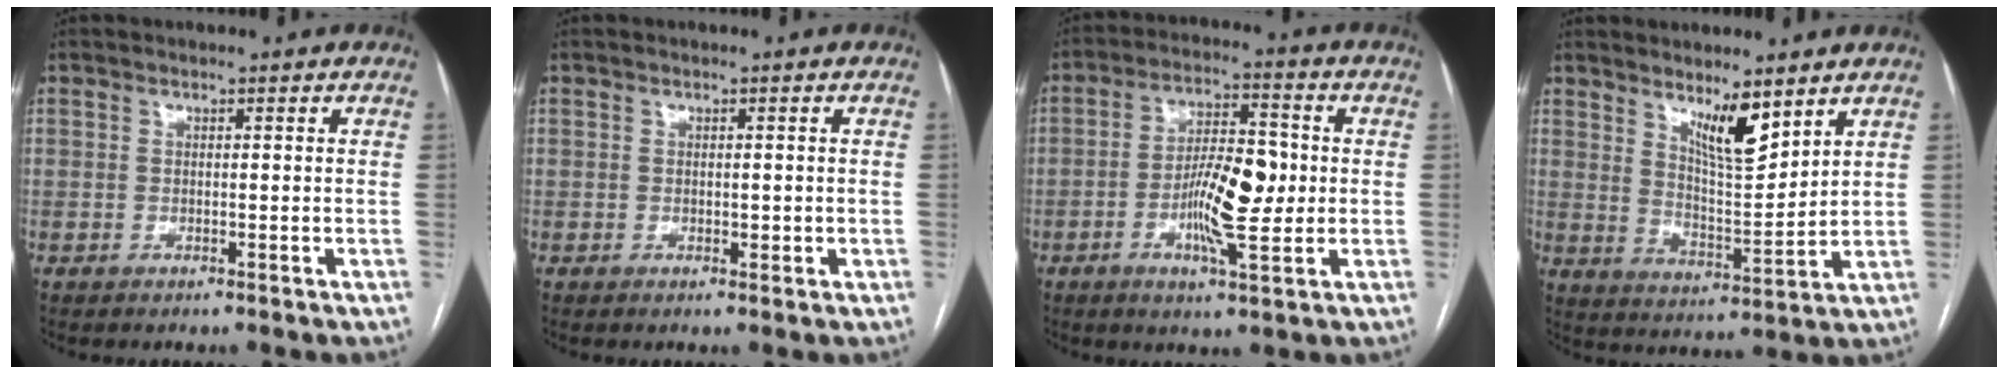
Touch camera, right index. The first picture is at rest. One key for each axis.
{"total": 1.2, "fx": -0.1, "fy": 0.7, "fz": 0.9, "tx": -0.012, "ty": 0.000, "tz": 0.001}
{"total": 10.6, "fx": -1.5, "fy": 2.8, "fz": 10.1, "tx": -0.182, "ty": 0.007, "tz": -0.026}
{"total": 7.7, "fx": 5.3, "fy": 1.4, "fz": 5.5, "tx": -0.099, "ty": -0.014, "tz": 0.098}